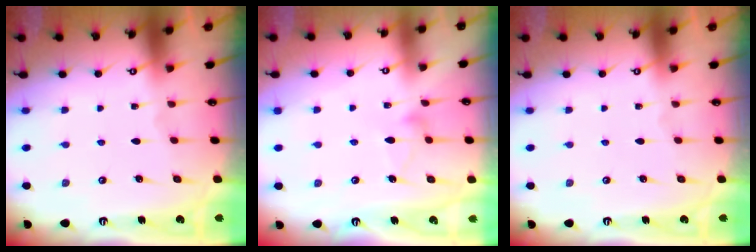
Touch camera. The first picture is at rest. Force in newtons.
{"total": 9.8, "press": 9.8, "slide": 0.5}
{"total": 0.0}